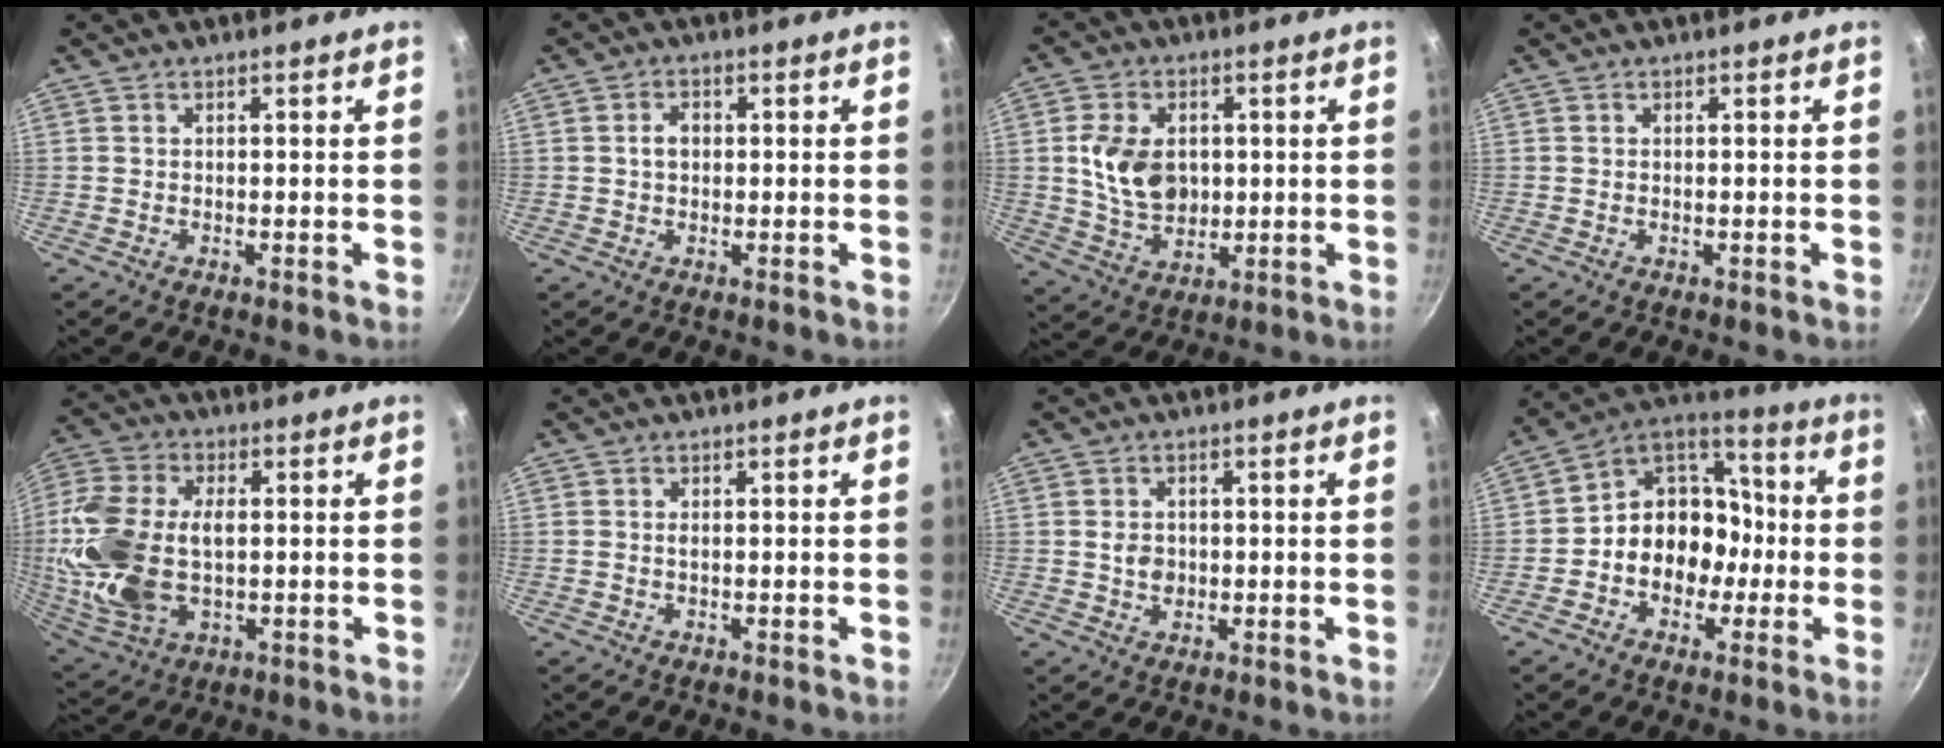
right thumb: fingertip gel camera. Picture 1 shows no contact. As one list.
[{"total": 2.8, "force": [0.2, 2.0, 1.9], "torque": [-0.020, 0.008, 0.002]}, {"total": 11.5, "force": [1.2, 8.3, 7.8], "torque": [-0.123, -0.010, 0.026]}, {"total": 0.0}, {"total": 19.2, "force": [0.2, 12.0, 14.9], "torque": [-0.312, 0.008, 0.007]}, {"total": 0.5, "force": [0.1, 0.2, 0.5], "torque": [-0.009, 0.000, 0.001]}, {"total": 3.3, "force": [0.0, 2.5, 2.0], "torque": [-0.026, 0.002, 0.000]}, {"total": 14.2, "force": [-2.9, 11.6, 7.5], "torque": [-0.059, 0.054, -0.063]}]